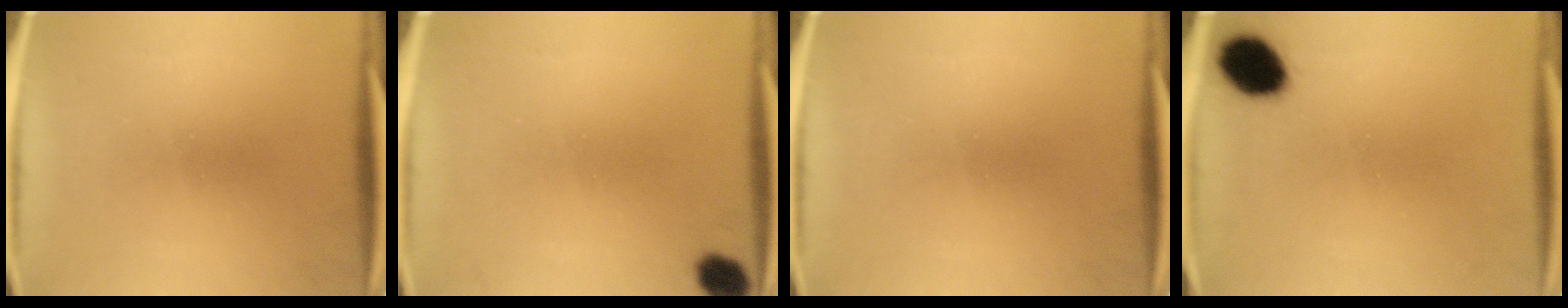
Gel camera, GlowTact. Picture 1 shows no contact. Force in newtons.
{"total": 4.4}
{"total": 0.0}
{"total": 8.2}